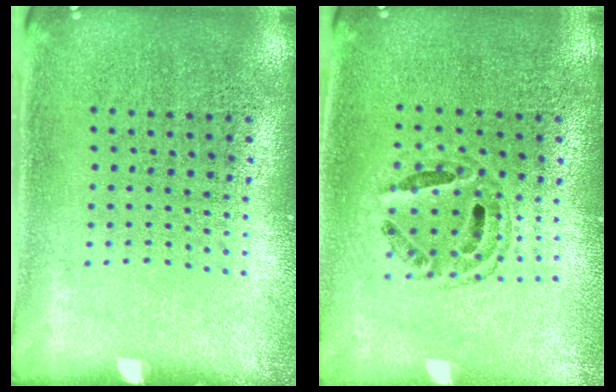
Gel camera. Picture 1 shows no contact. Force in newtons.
{"total": 0.7, "press": 0.7, "slide": 0.2}